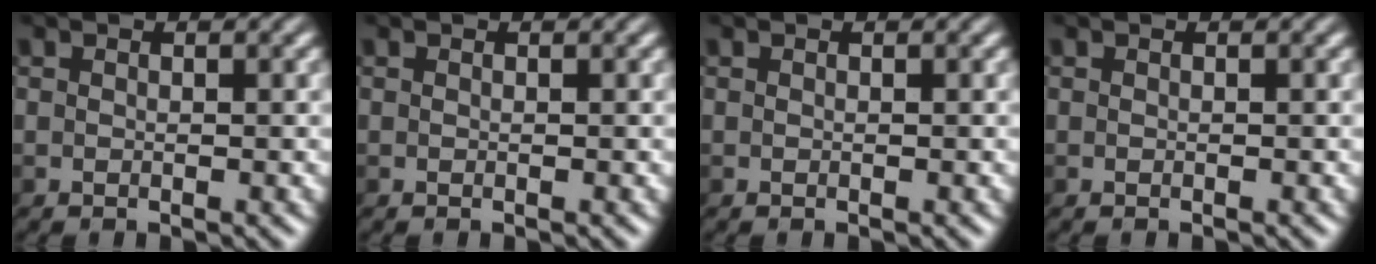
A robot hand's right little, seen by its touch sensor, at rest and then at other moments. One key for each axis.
{"total": 0.0}
{"total": 0.0}
{"total": 0.0}